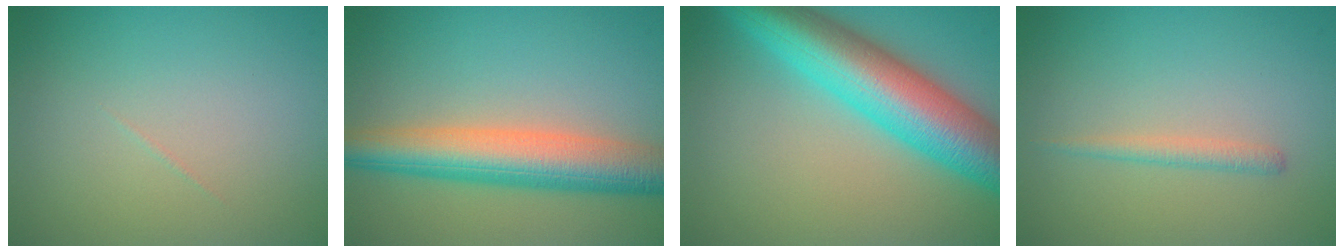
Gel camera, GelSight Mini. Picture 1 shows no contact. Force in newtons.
{"total": 7.6, "press": 7.6, "slide": 0.2}
{"total": 11.1, "press": 11.1, "slide": 0.1}
{"total": 1.3, "press": 1.3, "slide": 0.0}